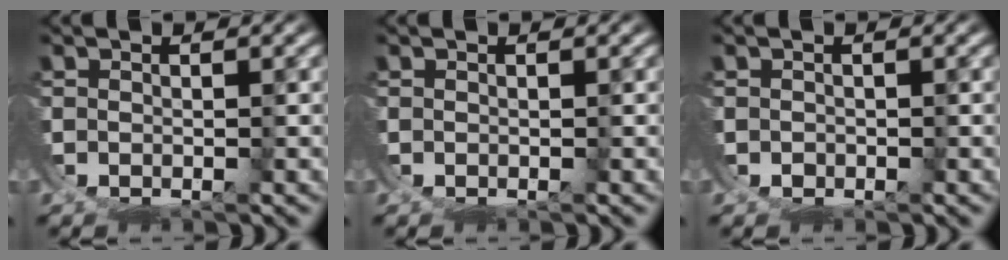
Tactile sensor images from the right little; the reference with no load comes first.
{"total": 0.0}
{"total": 1.1, "force": [0.2, -0.2, -1.0], "torque": [0.013, -0.004, 0.004]}